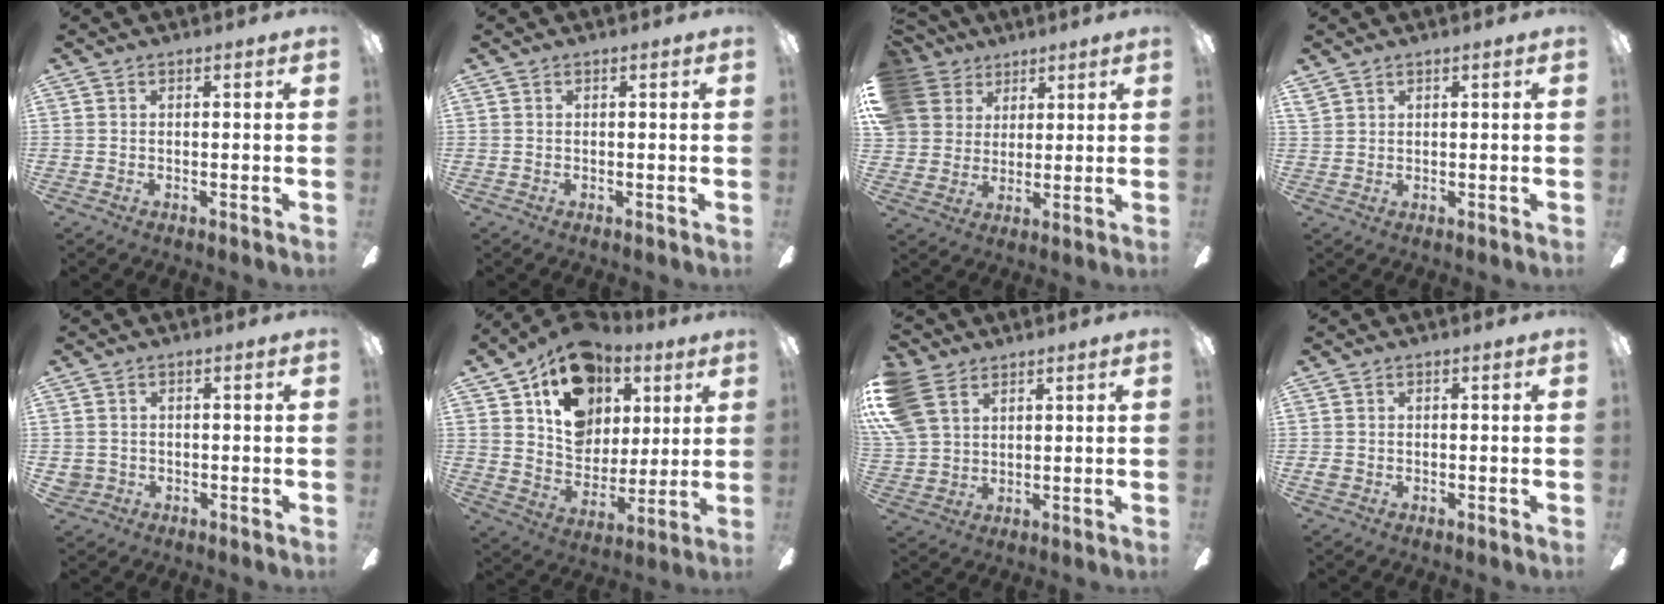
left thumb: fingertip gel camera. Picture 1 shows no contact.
{"total": 0.0}
{"total": 11.1, "force": [6.2, 8.9, 2.5], "torque": [-0.071, -0.028, 0.124]}
{"total": 1.4, "force": [1.2, 0.8, 0.2], "torque": [-0.005, -0.001, 0.024]}
{"total": 2.0, "force": [-0.1, 2.0, 0.2], "torque": [-0.006, 0.002, -0.004]}
{"total": 18.6, "force": [10.6, 12.9, 8.1], "torque": [-0.136, -0.046, 0.196]}
{"total": 11.6, "force": [5.8, 8.1, 6.1], "torque": [-0.157, -0.001, 0.115]}
{"total": 1.1, "force": [-0.1, 1.0, 0.4], "torque": [-0.007, 0.005, -0.005]}